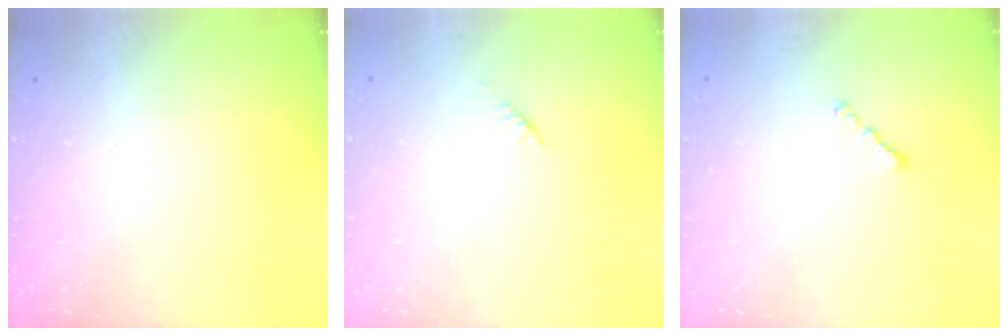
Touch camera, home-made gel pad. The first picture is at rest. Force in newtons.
{"total": 1.4, "press": 1.3, "slide": 0.5}
{"total": 1.1, "press": 1.0, "slide": 0.4}